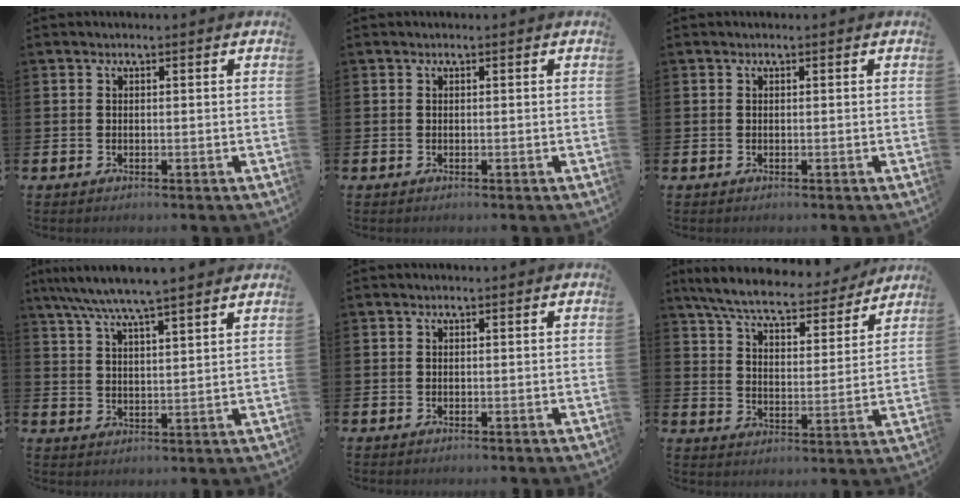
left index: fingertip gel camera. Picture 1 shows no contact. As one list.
[{"total": 0.0}, {"total": 0.0}, {"total": 6.8, "force": [6.4, -0.1, 2.4], "torque": [-0.070, -0.028, 0.114]}, {"total": 0.0}, {"total": 7.7, "force": [7.1, 1.3, 2.9], "torque": [-0.088, -0.043, 0.122]}]